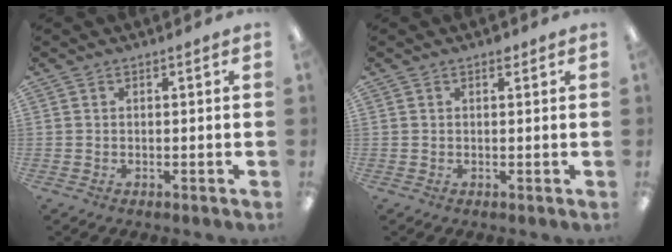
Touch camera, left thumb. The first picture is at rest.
{"total": 1.3, "force": [0.9, 0.8, 0.7], "torque": [0.001, -0.003, 0.012]}